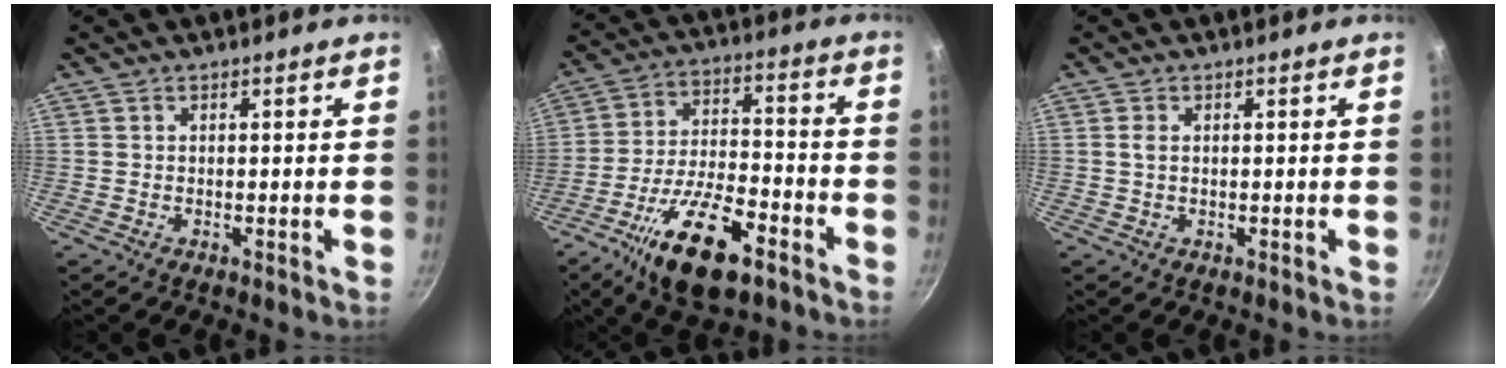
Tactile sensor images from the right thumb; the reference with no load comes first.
{"total": 16.6, "force": [-9.3, 6.4, 12.2], "torque": [-0.210, 0.039, -0.165]}
{"total": 1.5, "force": [0.2, 0.9, 1.1], "torque": [-0.023, 0.003, 0.004]}